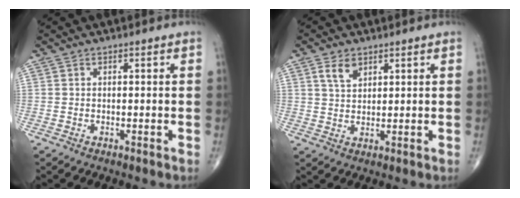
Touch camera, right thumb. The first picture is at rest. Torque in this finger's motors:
{"motor_torque": [0.22, -0.02, 0.57, 0.31, 0.05]}